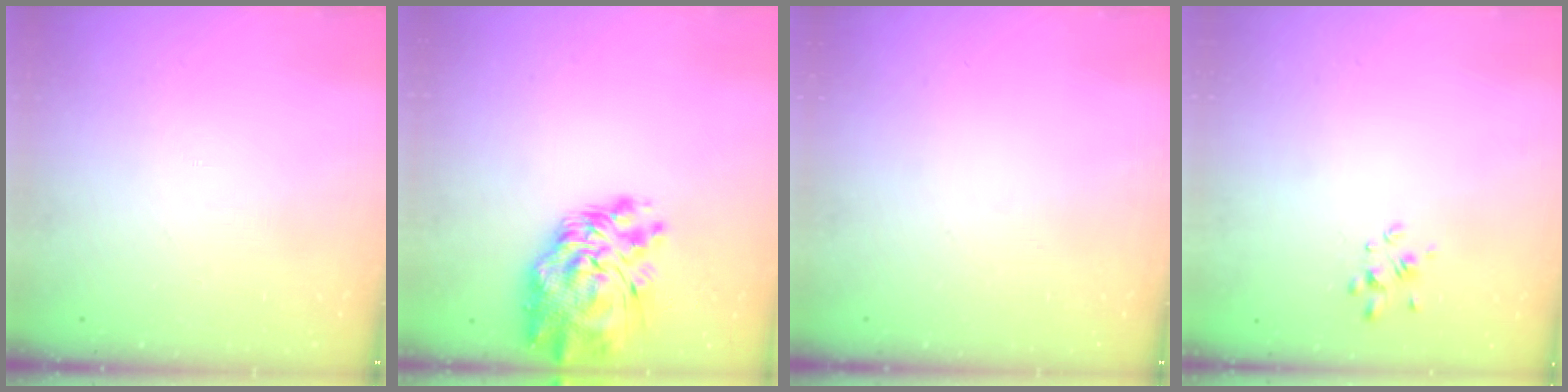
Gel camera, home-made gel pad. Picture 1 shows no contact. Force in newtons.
{"total": 15.3, "press": 14.2, "slide": 5.7}
{"total": 0.0}
{"total": 2.2, "press": 2.0, "slide": 1.0}